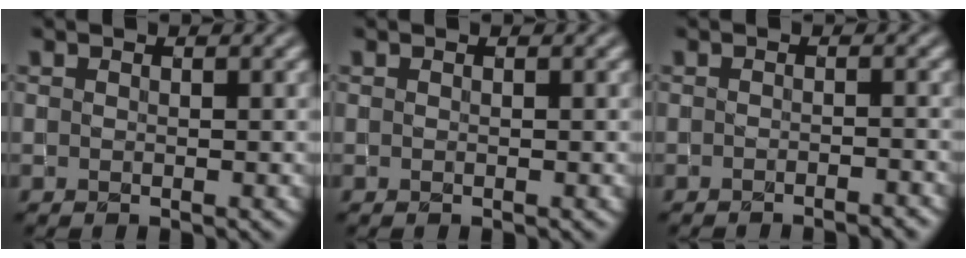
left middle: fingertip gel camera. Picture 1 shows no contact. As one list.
[{"total": 0.0}, {"total": 1.8, "force": [-1.6, 0.3, 0.7], "torque": [-0.002, 0.000, -0.022]}]